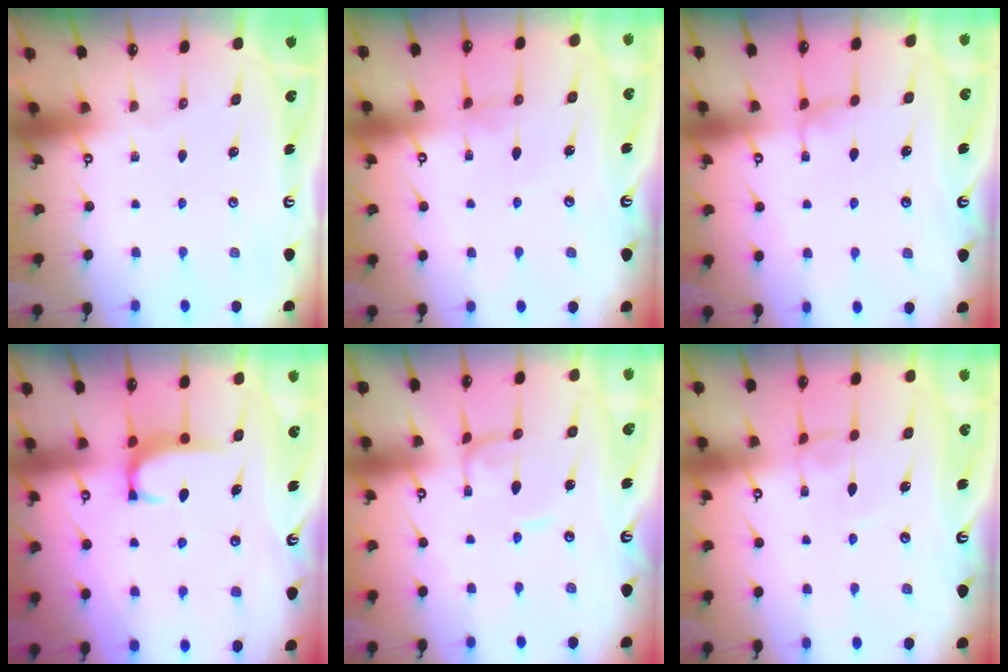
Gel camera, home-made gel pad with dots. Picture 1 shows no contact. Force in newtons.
{"total": 0.8, "press": 0.6, "slide": 0.5}
{"total": 0.8, "press": 0.0, "slide": 0.8}
{"total": 1.9, "press": 1.9, "slide": 0.5}
{"total": 1.7, "press": 1.7, "slide": 0.1}
{"total": 1.2, "press": 1.1, "slide": 0.4}